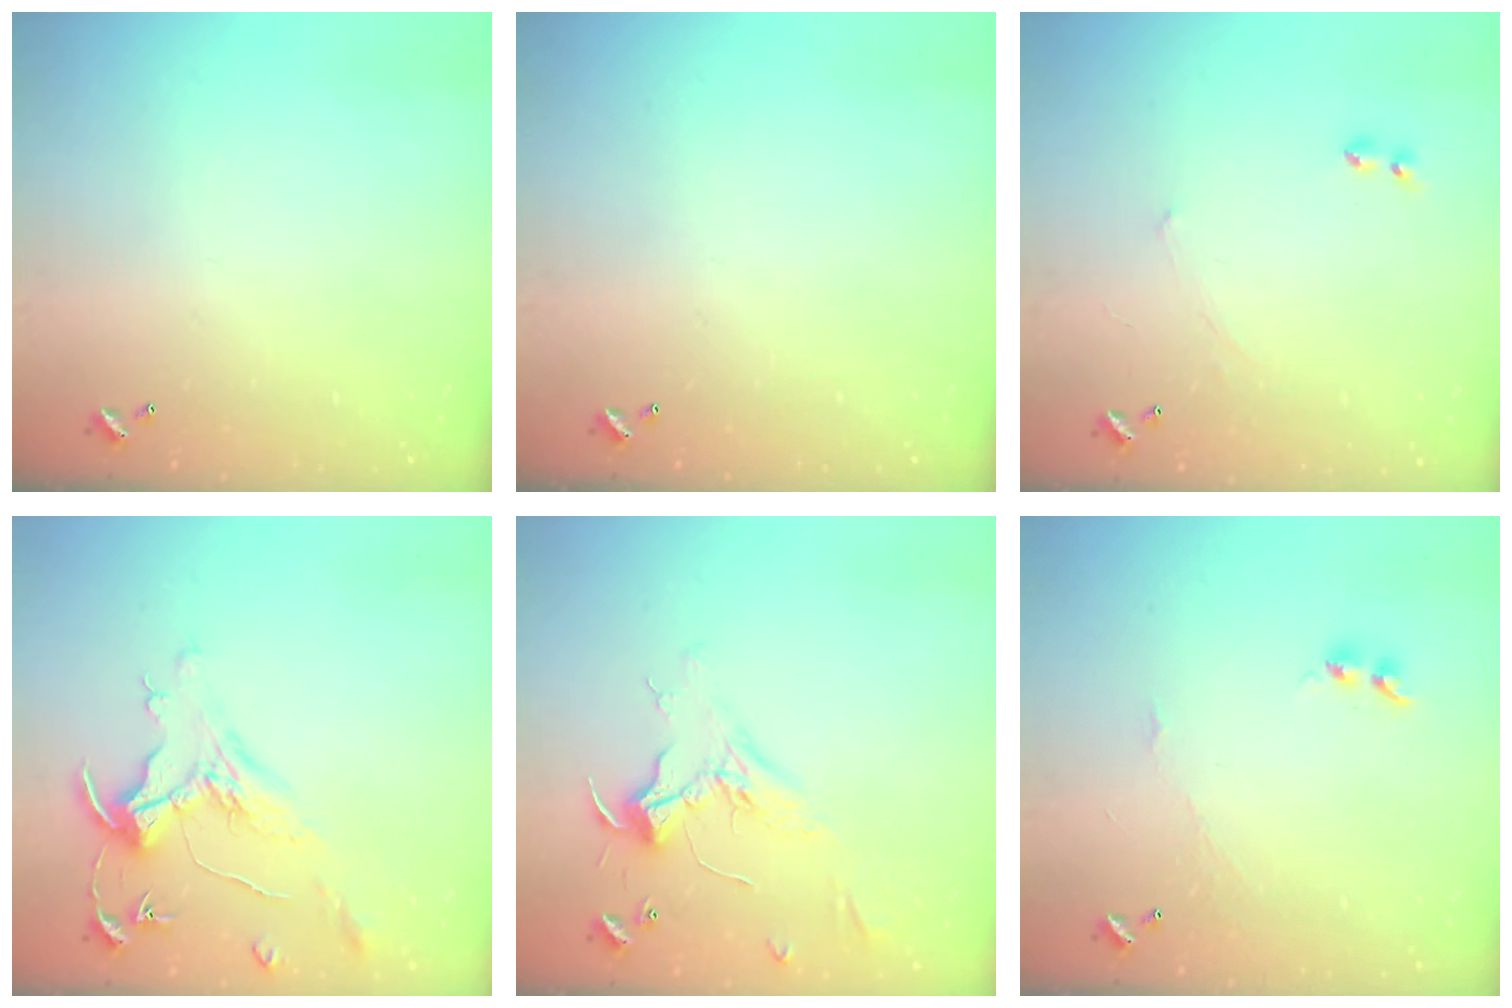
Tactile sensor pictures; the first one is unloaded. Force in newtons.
{"total": 0.0}
{"total": 3.1, "press": 3.0, "slide": 0.5}
{"total": 1.6, "press": 1.4, "slide": 0.7}
{"total": 2.5, "press": 2.4, "slide": 0.8}
{"total": 2.9, "press": 2.8, "slide": 0.5}